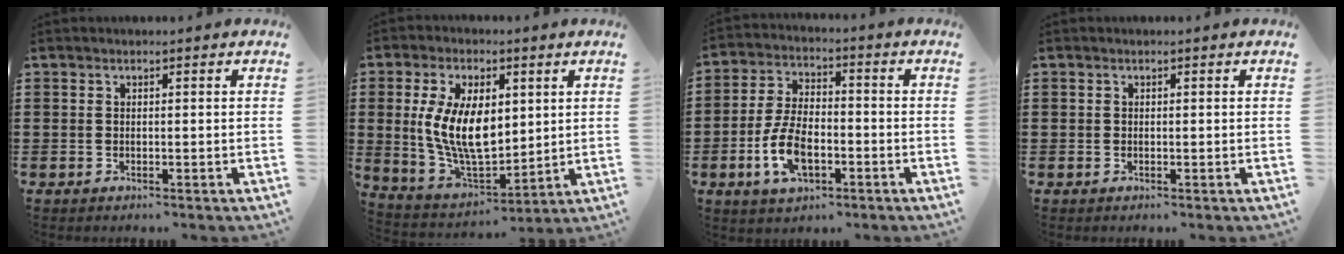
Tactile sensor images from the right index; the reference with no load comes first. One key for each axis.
{"total": 11.3, "fx": 1.7, "fy": 6.3, "fz": 9.2, "tx": -0.196, "ty": 0.003, "tz": 0.029}
{"total": 8.5, "fx": -2.8, "fy": 4.4, "fz": 6.7, "tx": -0.161, "ty": -0.004, "tz": -0.058}
{"total": 0.0}